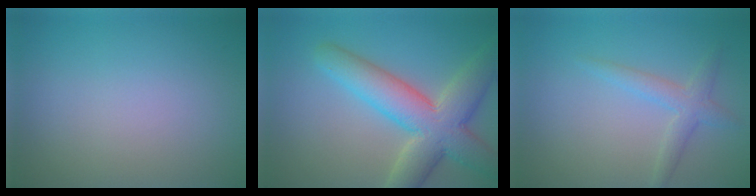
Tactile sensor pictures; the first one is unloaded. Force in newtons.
{"total": 8.5, "press": 8.5, "slide": 0.7}
{"total": 2.2, "press": 2.2, "slide": 0.1}